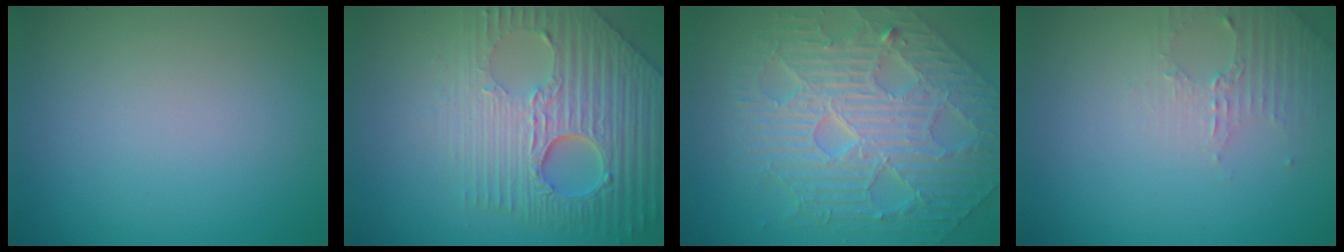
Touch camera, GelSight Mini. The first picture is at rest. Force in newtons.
{"total": 8.3, "press": 6.2, "slide": 5.6}
{"total": 6.8, "press": 5.8, "slide": 3.5}
{"total": 2.2, "press": 2.1, "slide": 0.6}